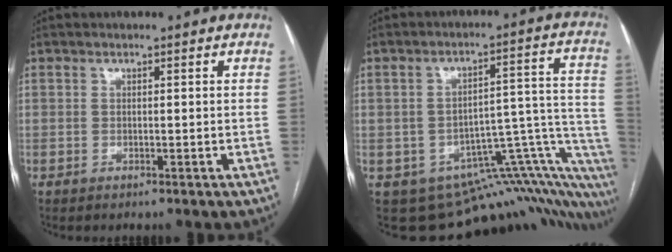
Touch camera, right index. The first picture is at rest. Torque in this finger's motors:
{"motor_torque": [-0.20, -0.20, -0.02, -0.02]}